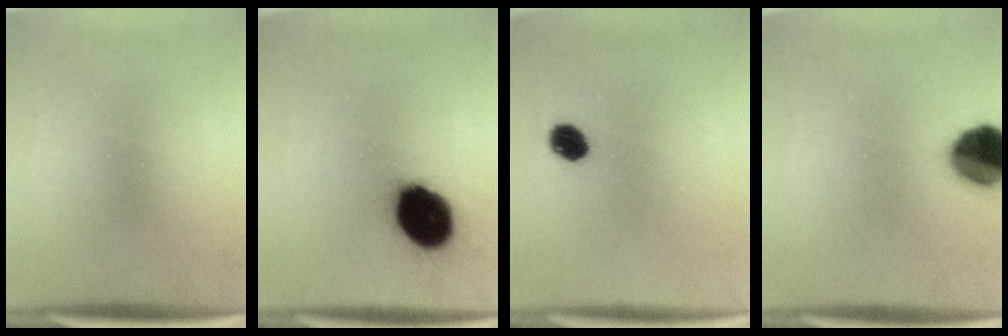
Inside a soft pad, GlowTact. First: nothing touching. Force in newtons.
{"total": 16.4}
{"total": 4.3}
{"total": 12.5}